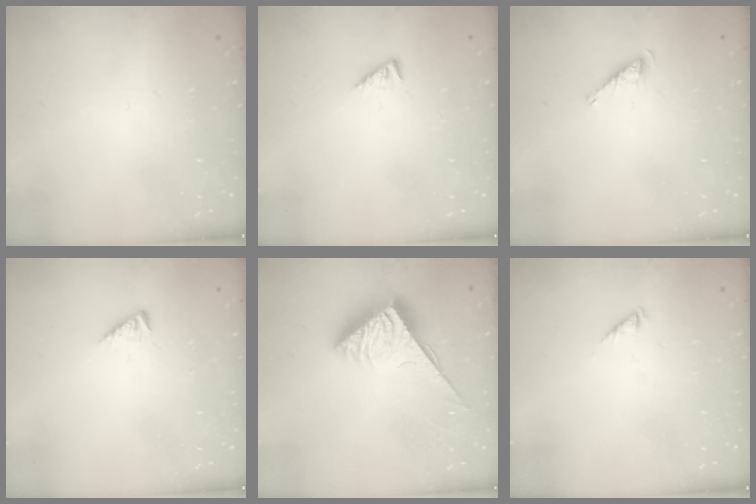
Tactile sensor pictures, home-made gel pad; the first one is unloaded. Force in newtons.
{"total": 1.4, "press": 1.4, "slide": 0.5}
{"total": 3.4, "press": 3.4, "slide": 0.5}
{"total": 2.4, "press": 2.3, "slide": 0.5}
{"total": 4.0, "press": 4.0, "slide": 0.3}
{"total": 0.9, "press": 0.8, "slide": 0.3}